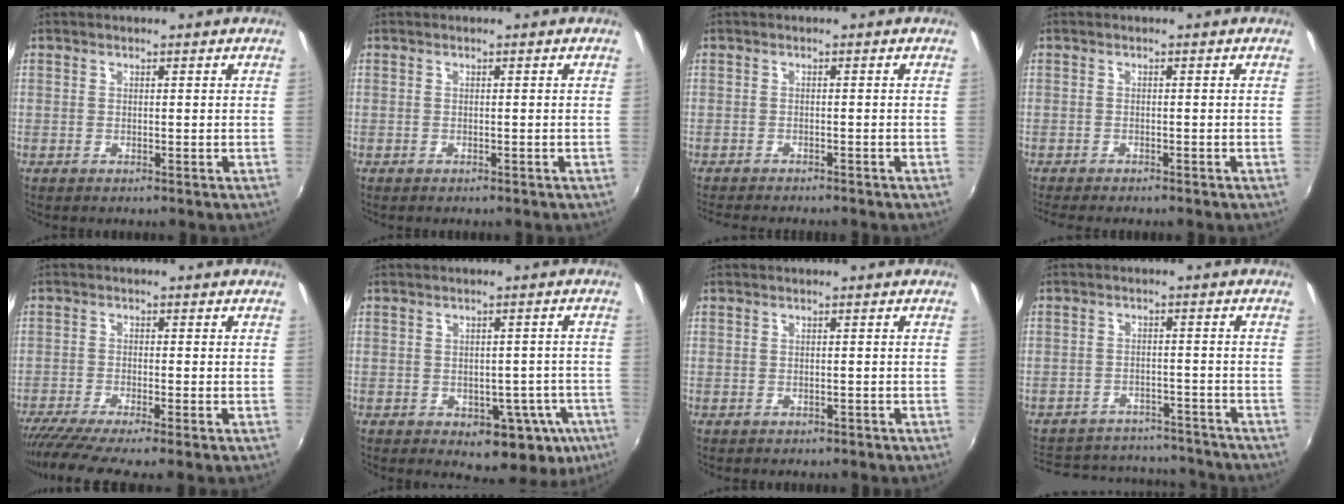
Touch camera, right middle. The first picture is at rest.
{"total": 0.5, "force": [-0.5, -0.2, 0.0], "torque": [0.000, -0.002, -0.008]}
{"total": 5.5, "force": [-5.2, 0.5, 1.9], "torque": [-0.048, -0.016, -0.081]}
{"total": 4.0, "force": [-3.6, 0.4, 1.7], "torque": [-0.036, -0.019, -0.060]}
{"total": 7.2, "force": [-5.8, -1.0, 4.1], "torque": [-0.093, -0.033, -0.104]}
{"total": 9.5, "force": [-3.9, 6.3, 5.9], "torque": [-0.060, 0.016, -0.032]}
{"total": 0.7, "force": [-0.6, 0.4, 0.0], "torque": [0.000, -0.001, -0.006]}
{"total": 17.2, "force": [-14.9, 6.9, 5.3], "torque": [-0.128, 0.036, -0.187]}